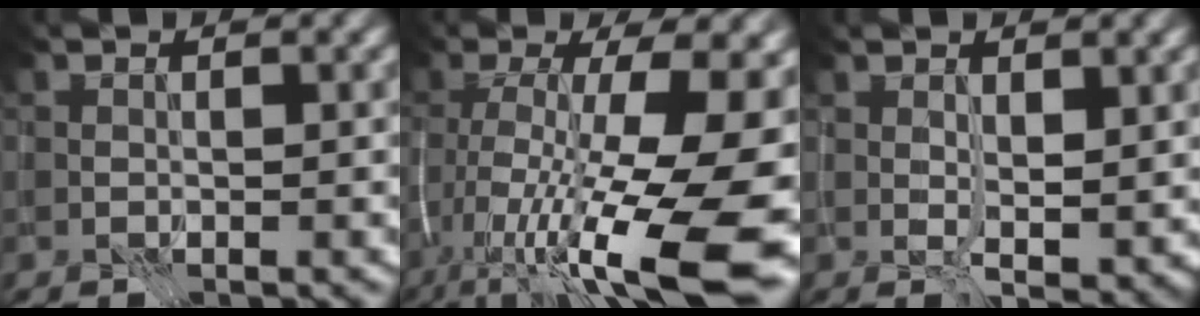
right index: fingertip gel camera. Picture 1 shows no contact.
{"total": 17.3, "force": [-6.8, 4.5, 15.2], "torque": [-0.253, 0.005, -0.112]}
{"total": 2.5, "force": [0.8, 0.8, 2.2], "torque": [-0.038, -0.003, 0.023]}